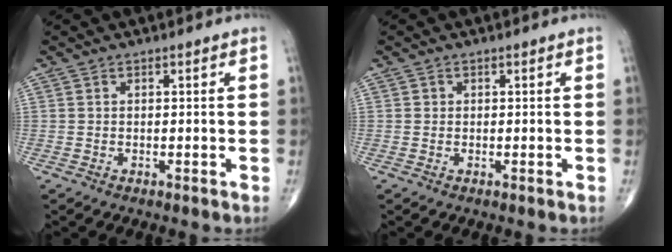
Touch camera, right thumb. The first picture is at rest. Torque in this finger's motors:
{"motor_torque": [0.19, 0.08, 0.24, -0.07, -0.02]}